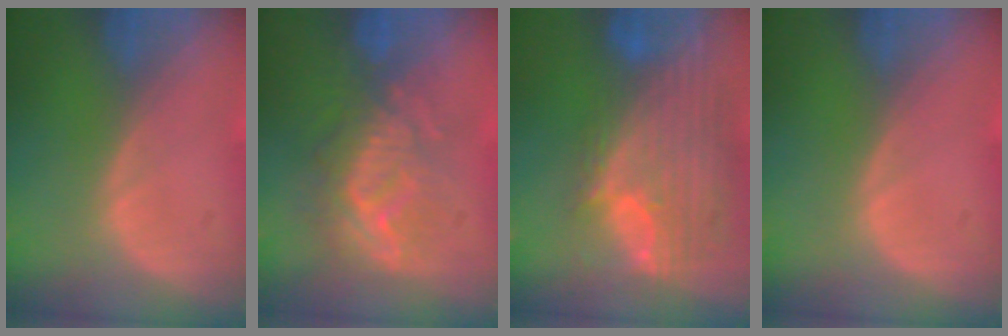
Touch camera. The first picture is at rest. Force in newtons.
{"total": 9.2, "press": 8.6, "slide": 3.3}
{"total": 12.1, "press": 10.2, "slide": 6.5}
{"total": 0.0}